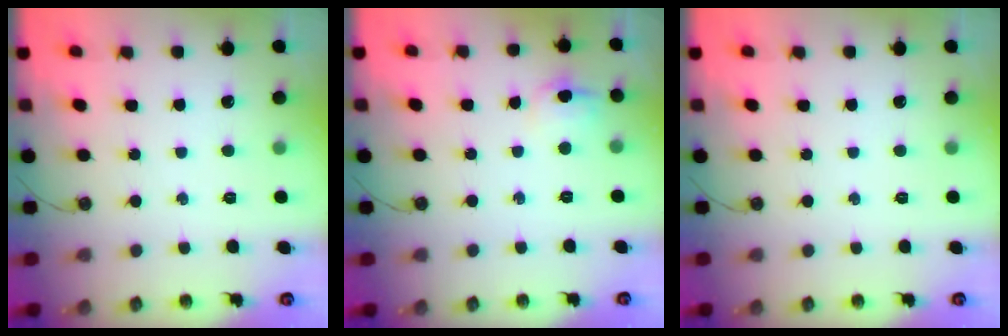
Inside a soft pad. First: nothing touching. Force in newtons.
{"total": 5.3, "press": 5.1, "slide": 1.5}
{"total": 0.0}